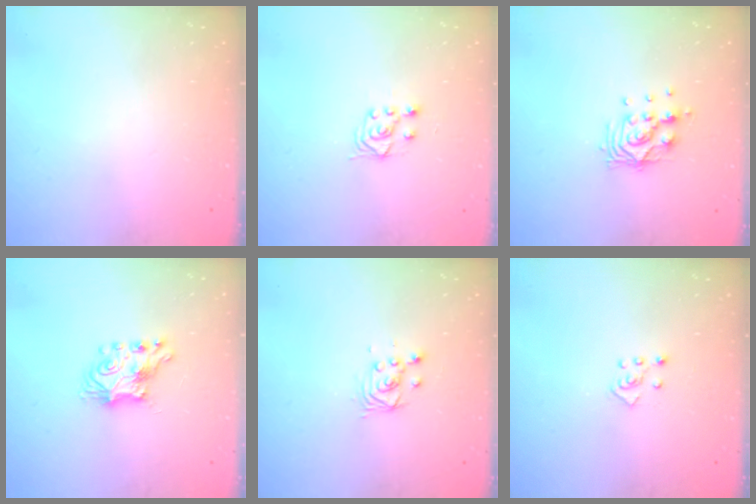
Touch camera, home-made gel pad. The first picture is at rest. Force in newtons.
{"total": 4.2, "press": 4.1, "slide": 1.1}
{"total": 9.7, "press": 9.6, "slide": 0.8}
{"total": 7.3, "press": 7.2, "slide": 0.6}
{"total": 2.9, "press": 2.9, "slide": 0.1}
{"total": 4.7, "press": 4.6, "slide": 0.6}